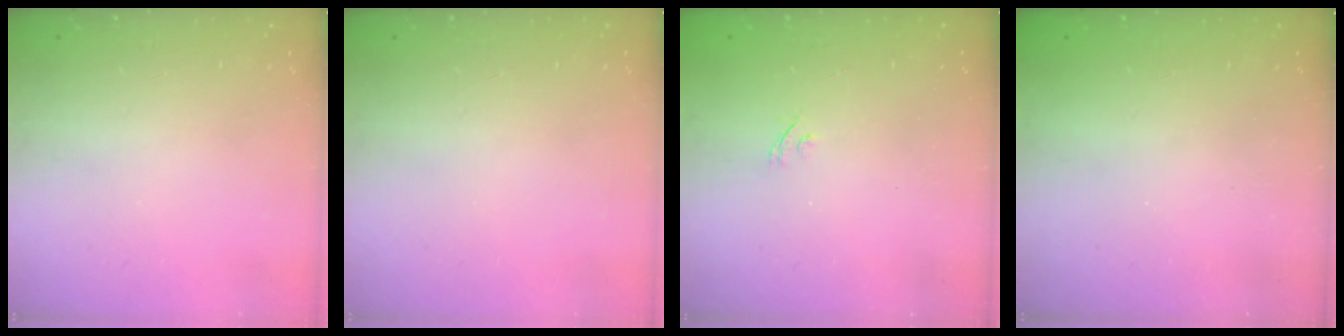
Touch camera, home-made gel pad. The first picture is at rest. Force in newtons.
{"total": 0.0}
{"total": 2.2, "press": 1.9, "slide": 1.1}
{"total": 2.3, "press": 2.2, "slide": 0.7}